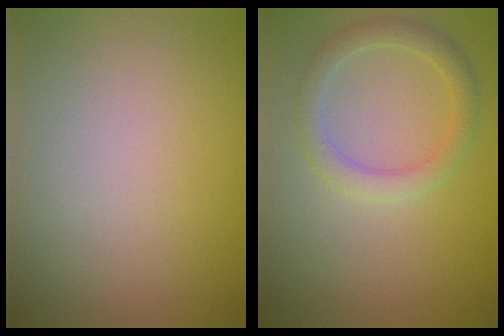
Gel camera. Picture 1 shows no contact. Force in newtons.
{"total": 2.5, "press": 2.5, "slide": 0.1}